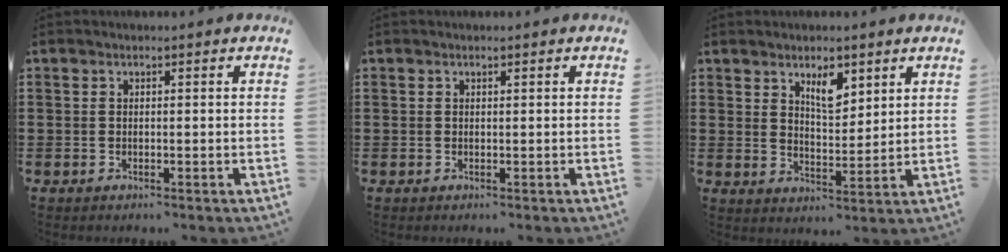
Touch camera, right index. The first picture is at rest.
{"total": 0.0}
{"total": 5.2, "force": [3.1, 2.2, 3.5], "torque": [-0.062, -0.001, 0.051]}